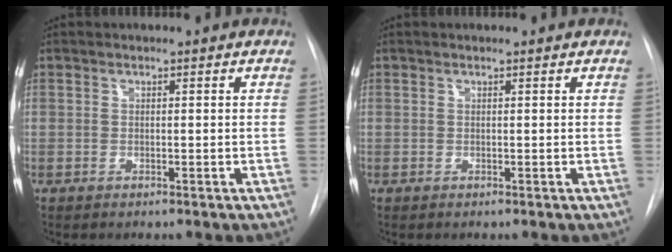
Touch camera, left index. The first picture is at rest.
{"total": 0.0}